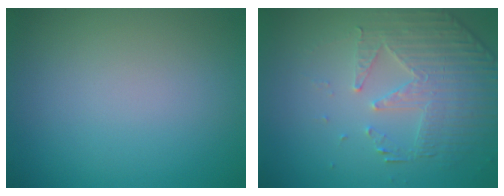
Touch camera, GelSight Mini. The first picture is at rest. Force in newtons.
{"total": 4.9, "press": 3.7, "slide": 3.2}